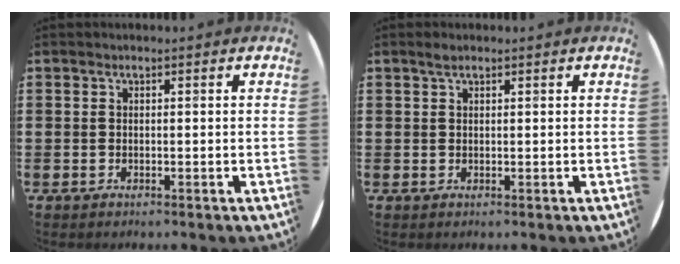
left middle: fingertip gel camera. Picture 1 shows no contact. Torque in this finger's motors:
{"motor_torque": [0.29, -0.23, -0.01, 0.02]}